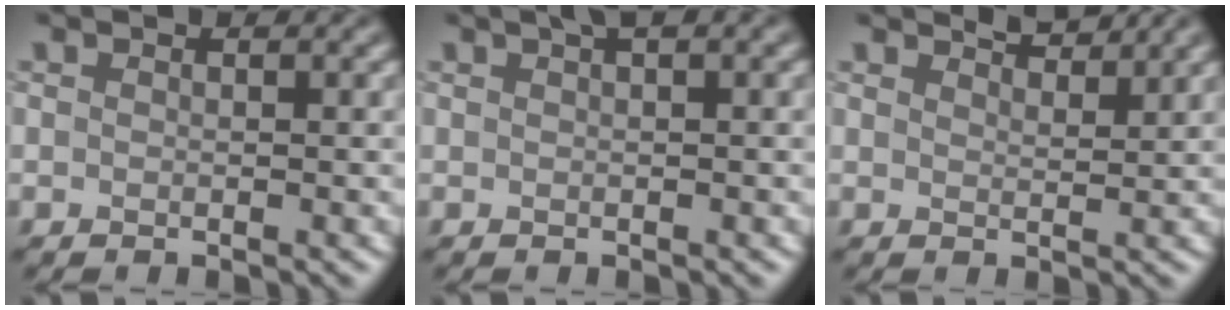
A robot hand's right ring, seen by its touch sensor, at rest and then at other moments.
{"total": 1.8, "force": [1.0, 0.4, 1.4], "torque": [-0.018, 0.007, 0.016]}
{"total": 2.3, "force": [2.2, 0.2, 0.7], "torque": [-0.008, 0.000, 0.031]}